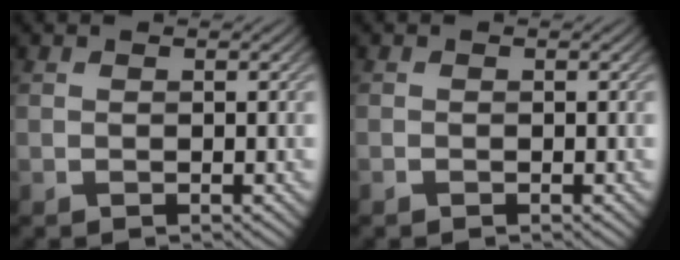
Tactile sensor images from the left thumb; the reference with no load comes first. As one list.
[{"total": 0.0}]